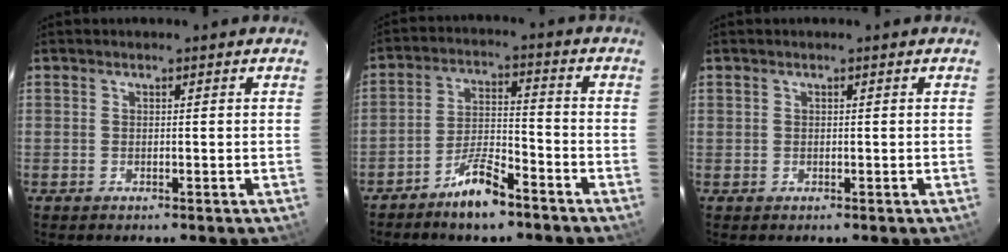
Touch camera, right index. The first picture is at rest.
{"total": 7.8, "force": [-6.0, 1.8, 4.7], "torque": [-0.102, 0.008, -0.105]}
{"total": 0.0}